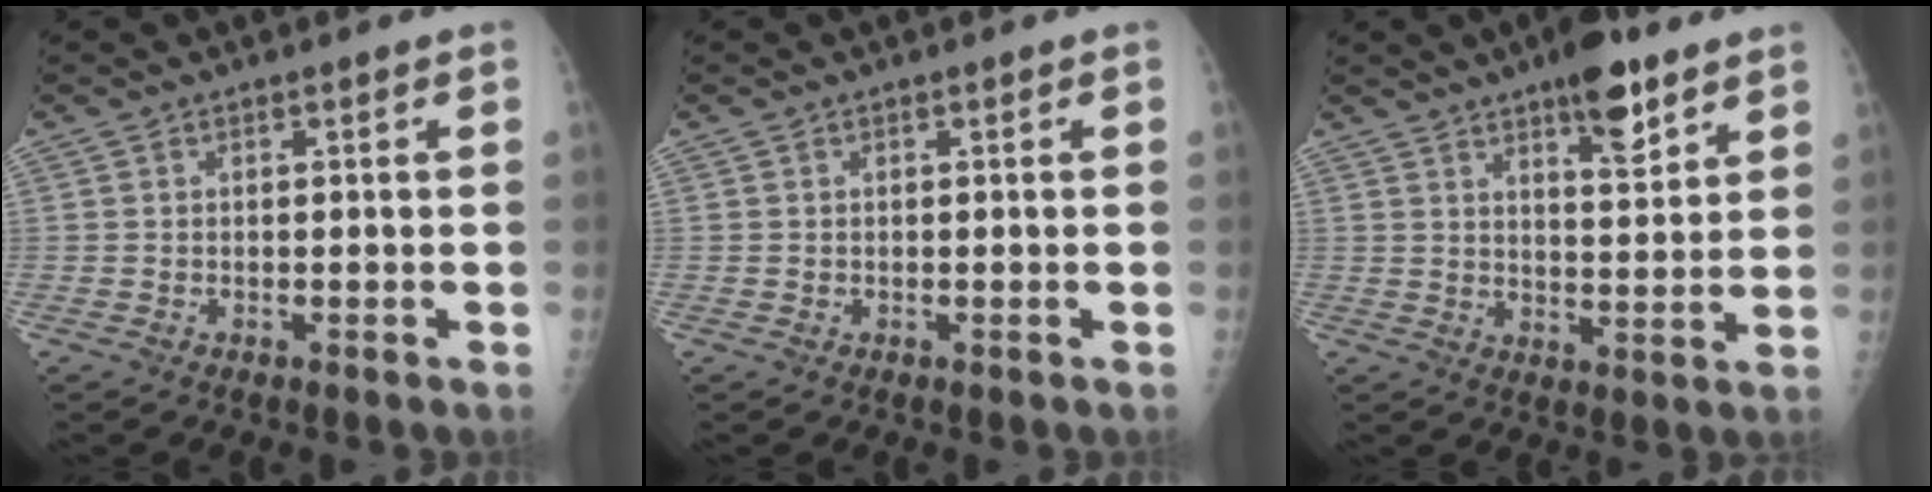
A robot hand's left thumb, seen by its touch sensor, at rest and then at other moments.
{"total": 0.0}
{"total": 9.9, "force": [6.2, 3.4, 6.9], "torque": [-0.084, -0.036, 0.092]}